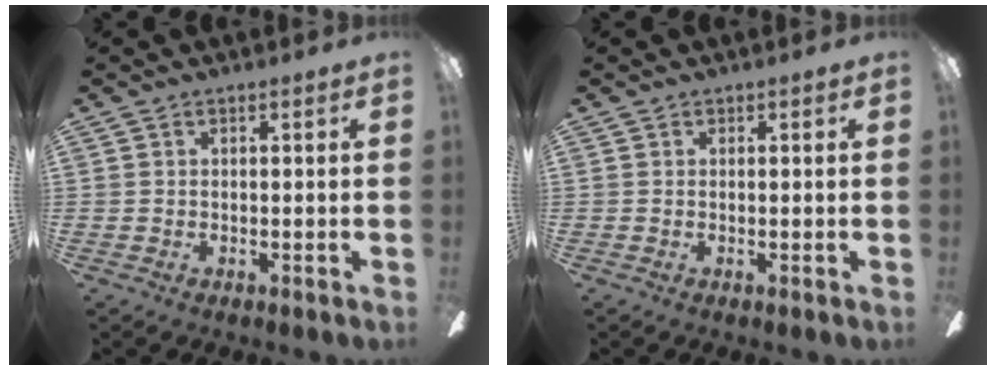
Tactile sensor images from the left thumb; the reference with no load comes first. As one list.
[{"total": 0.0}]